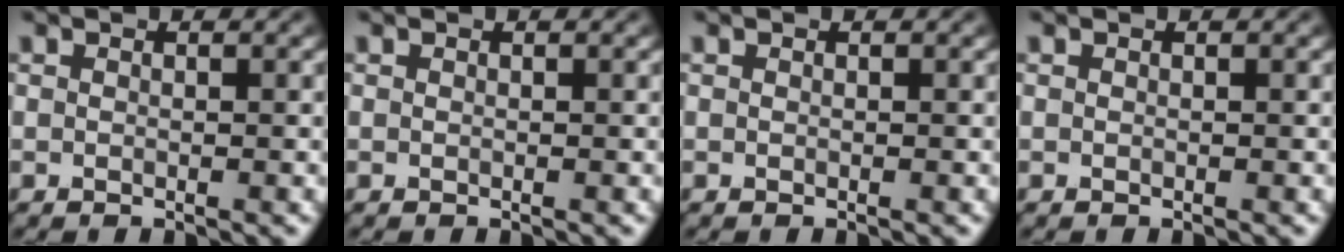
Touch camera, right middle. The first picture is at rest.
{"total": 0.0}
{"total": 0.0}
{"total": 0.0}